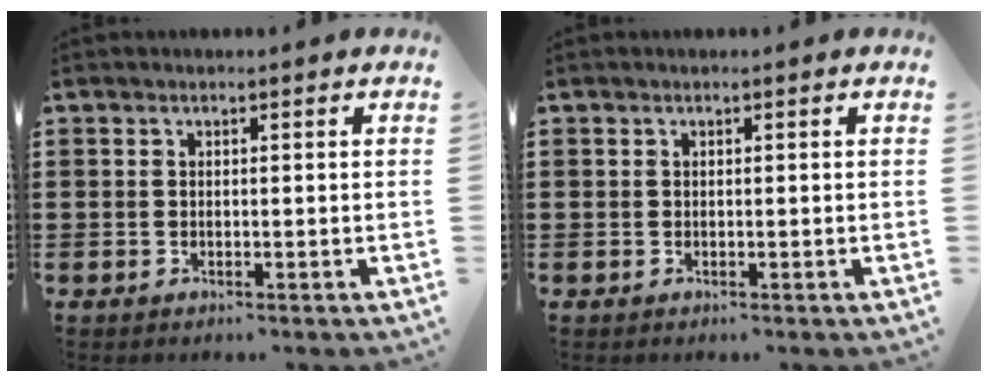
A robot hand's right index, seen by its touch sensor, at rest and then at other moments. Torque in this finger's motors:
{"motor_torque": [-0.14, 0.22, 0.01, 0.00]}